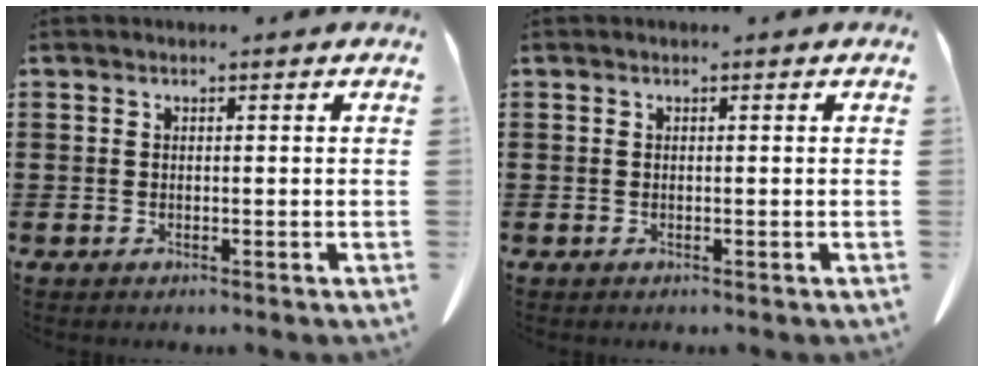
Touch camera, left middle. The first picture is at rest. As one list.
[{"total": 0.0}]